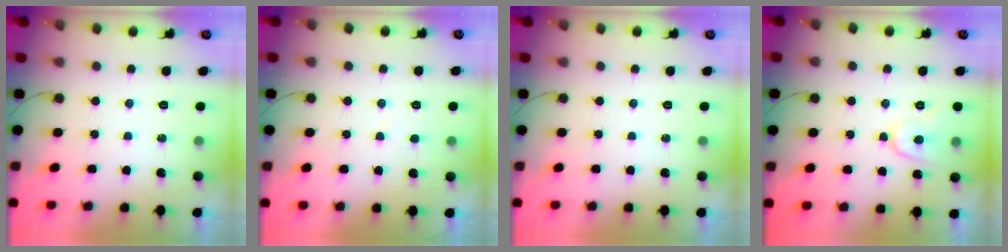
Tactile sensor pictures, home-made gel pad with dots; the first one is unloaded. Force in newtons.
{"total": 2.3, "press": 2.3, "slide": 0.3}
{"total": 0.0}
{"total": 8.0, "press": 7.9, "slide": 0.9}